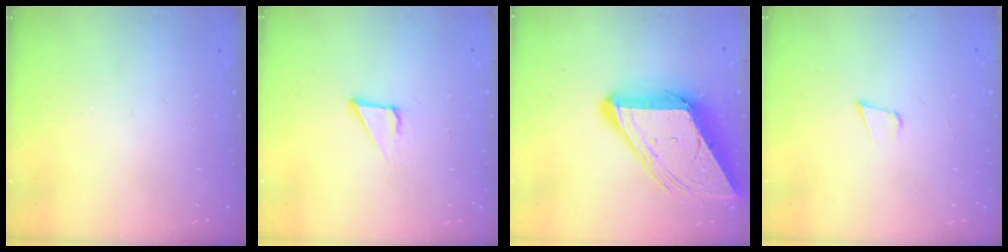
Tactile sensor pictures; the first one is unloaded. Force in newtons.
{"total": 2.1, "press": 2.1, "slide": 0.1}
{"total": 18.6, "press": 18.5, "slide": 2.0}
{"total": 3.2, "press": 1.9, "slide": 2.6}